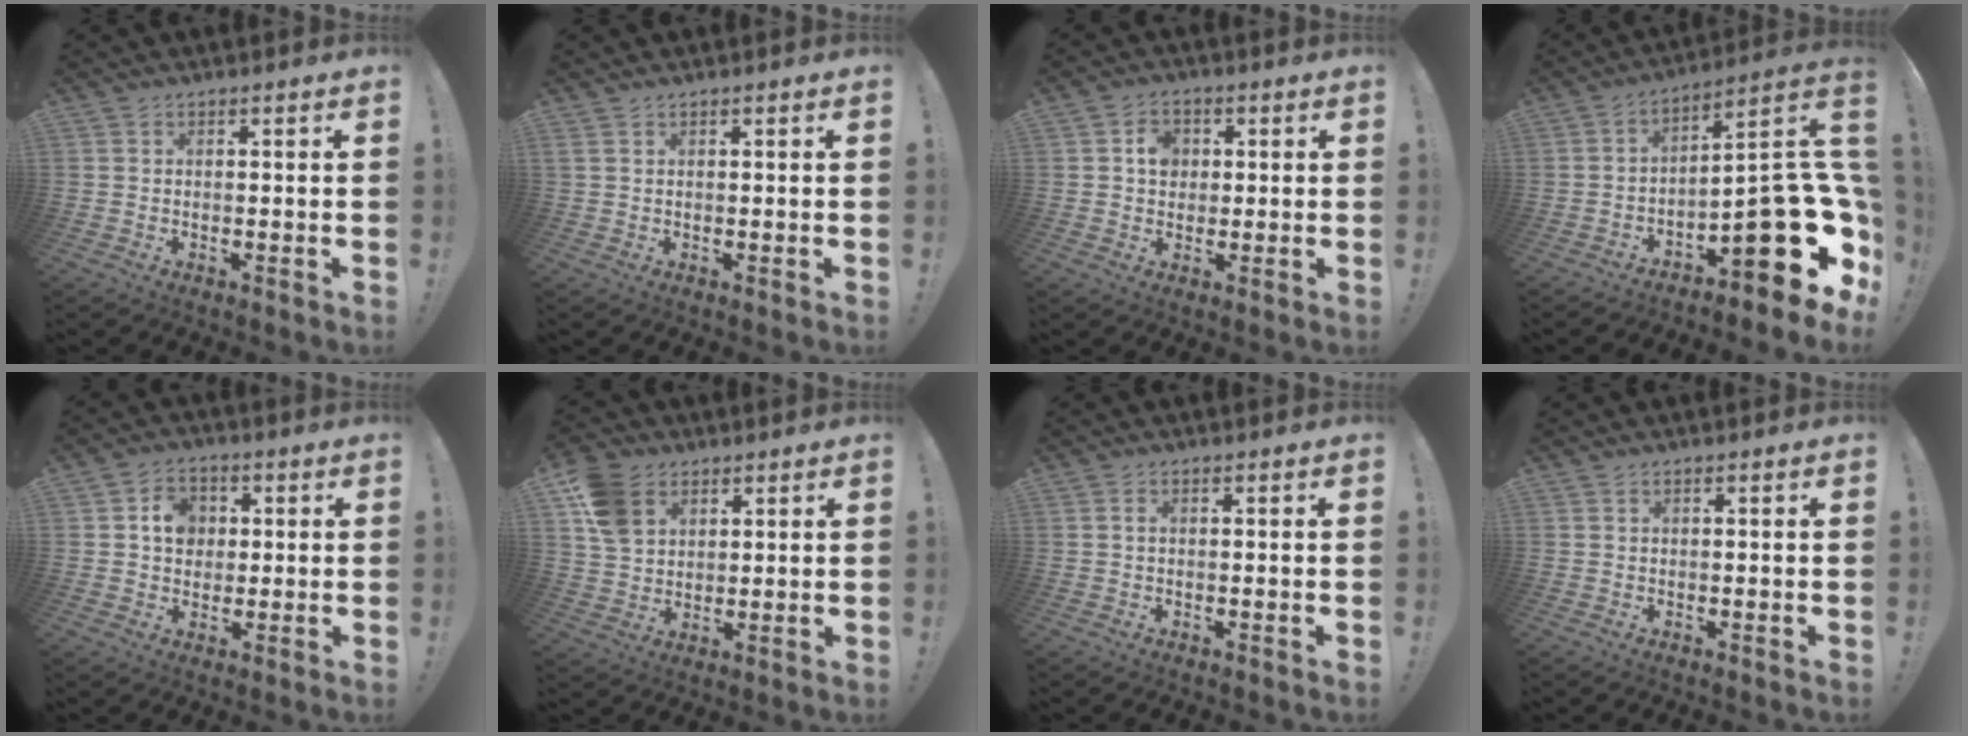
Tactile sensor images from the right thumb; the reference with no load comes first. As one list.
[{"total": 0.6, "force": [0.5, 0.1, 0.3], "torque": [-0.015, 0.003, 0.012]}, {"total": 5.3, "force": [0.8, 4.6, 2.6], "torque": [-0.025, 0.001, 0.010]}, {"total": 20.4, "force": [-7.1, 7.5, 17.6], "torque": [-0.229, 0.028, -0.105]}, {"total": 7.5, "force": [1.4, 6.6, 3.5], "torque": [-0.046, 0.004, 0.027]}, {"total": 11.1, "force": [5.0, 8.0, 5.9], "torque": [-0.105, -0.005, 0.101]}, {"total": 0.8, "force": [0.0, 0.3, 0.8], "torque": [-0.023, 0.005, 0.000]}, {"total": 0.0}]